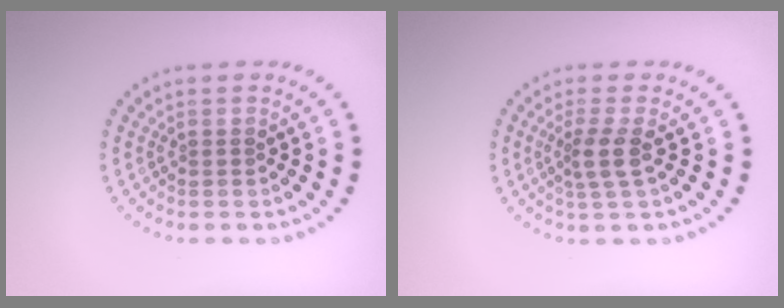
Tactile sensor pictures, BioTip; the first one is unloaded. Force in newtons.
{"total": 2.5, "press": 1.9, "slide": 1.6}